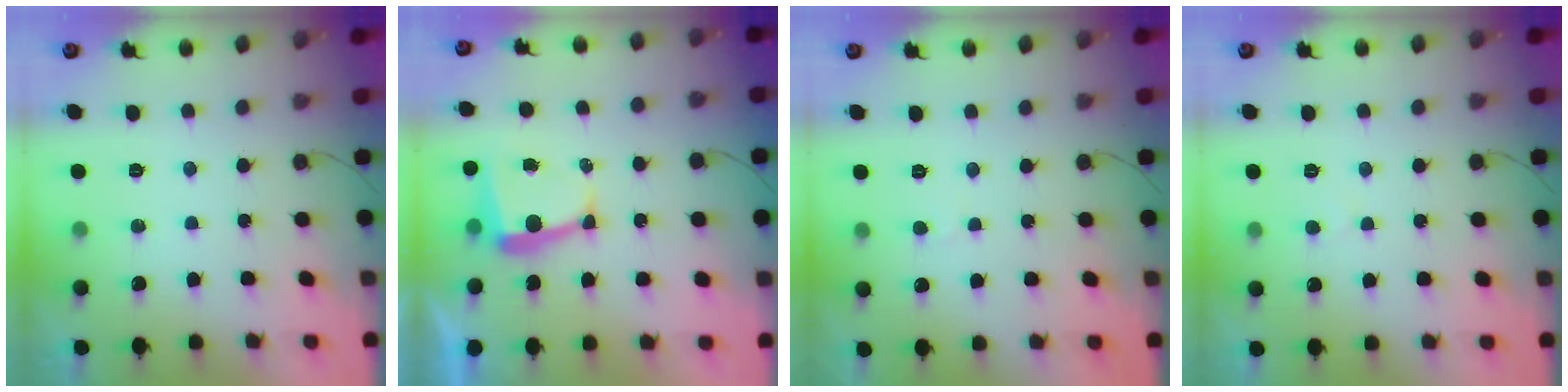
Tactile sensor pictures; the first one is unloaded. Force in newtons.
{"total": 5.8, "press": 5.8, "slide": 0.4}
{"total": 2.2, "press": 2.2, "slide": 0.2}
{"total": 2.6, "press": 2.6, "slide": 0.2}